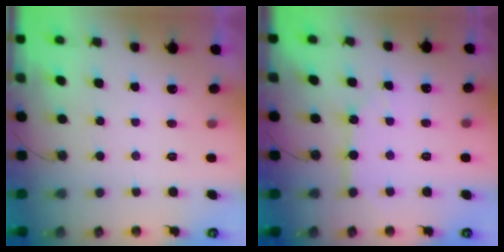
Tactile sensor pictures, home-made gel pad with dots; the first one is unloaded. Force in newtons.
{"total": 5.9, "press": 5.9, "slide": 0.5}